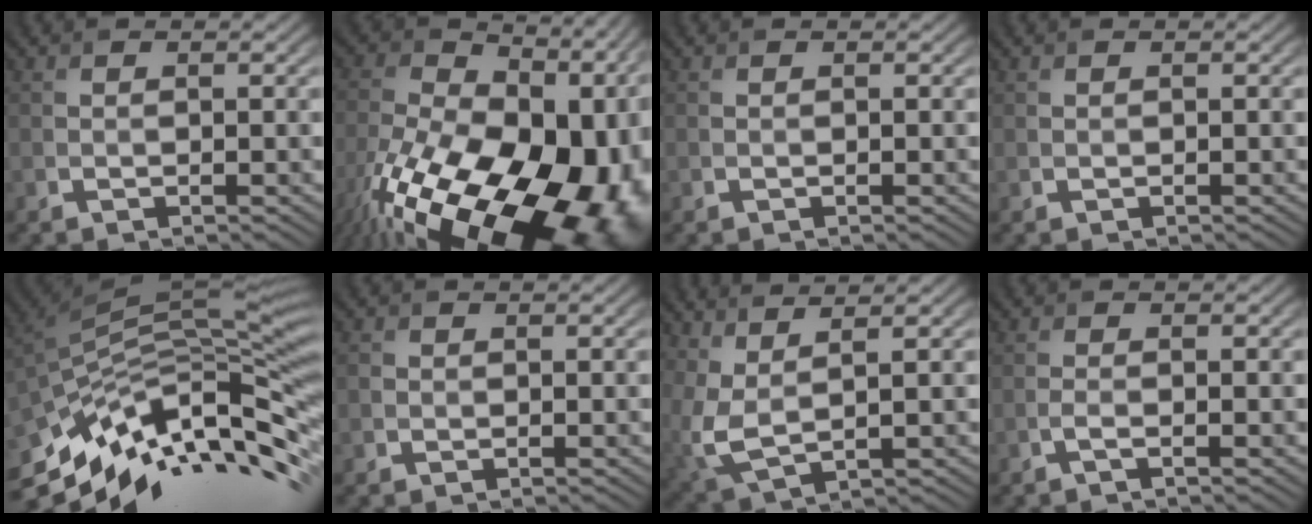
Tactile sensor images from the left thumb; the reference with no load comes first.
{"total": 22.8, "force": [-9.7, 12.5, 16.5], "torque": [-0.285, -0.058, -0.135]}
{"total": 0.0}
{"total": 0.0}
{"total": 12.8, "force": [-6.8, 3.8, 10.2], "torque": [-0.206, 0.007, -0.120]}
{"total": 0.8, "force": [-0.2, 0.7, 0.2], "torque": [-0.005, -0.005, -0.007]}
{"total": 5.7, "force": [2.7, 2.2, 4.5], "torque": [-0.127, -0.006, 0.063]}
{"total": 1.1, "force": [-0.5, 0.1, 1.0], "torque": [-0.020, 0.003, -0.015]}